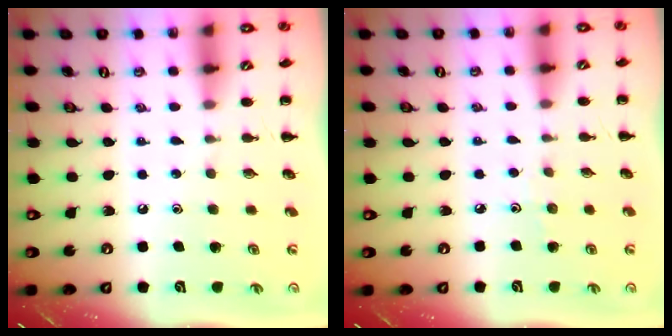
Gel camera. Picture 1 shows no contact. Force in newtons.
{"total": 2.9, "press": 2.7, "slide": 1.2}